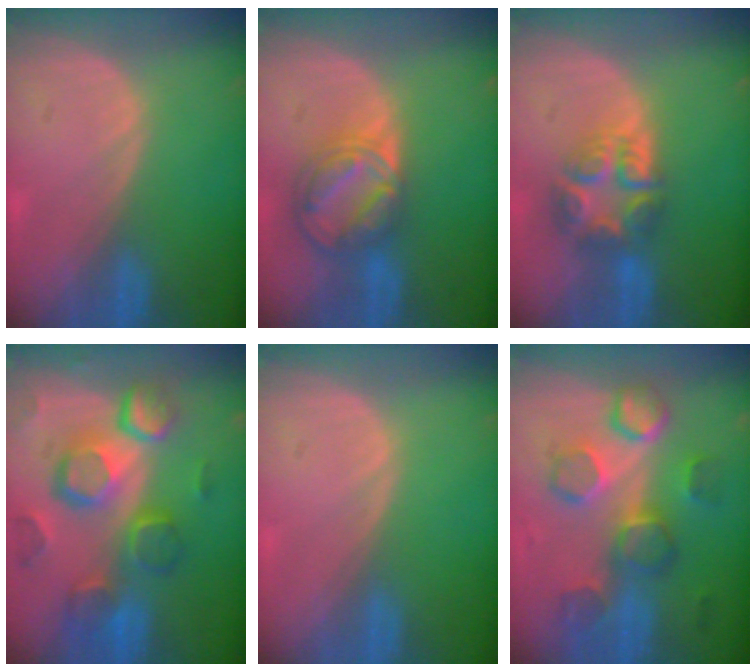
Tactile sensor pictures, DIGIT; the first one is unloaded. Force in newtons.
{"total": 8.5, "press": 7.2, "slide": 4.6}
{"total": 7.6, "press": 6.7, "slide": 3.7}
{"total": 12.3, "press": 10.6, "slide": 6.2}
{"total": 0.0}
{"total": 8.8, "press": 8.7, "slide": 1.4}